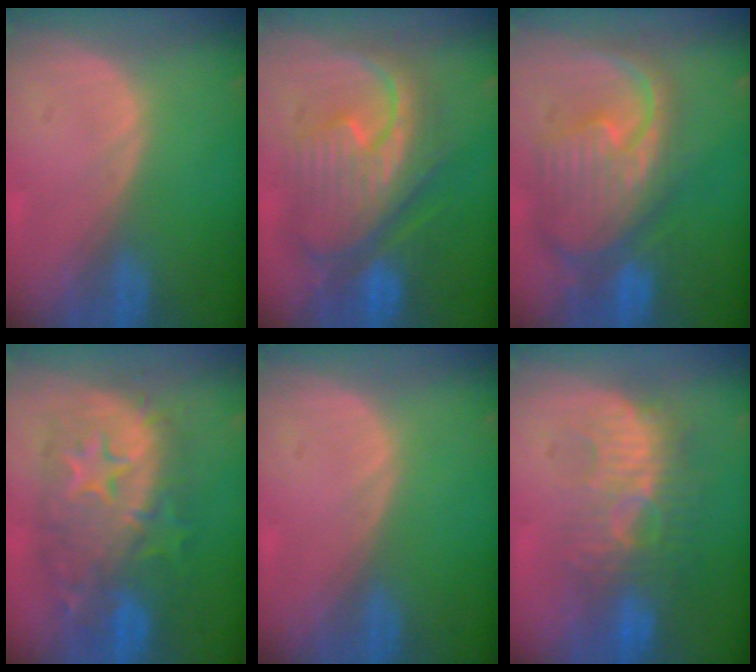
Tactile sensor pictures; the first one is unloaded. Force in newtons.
{"total": 12.0, "press": 11.9, "slide": 1.4}
{"total": 12.2, "press": 10.5, "slide": 6.2}
{"total": 12.4, "press": 12.3, "slide": 1.0}
{"total": 0.0}
{"total": 9.3, "press": 8.8, "slide": 2.9}